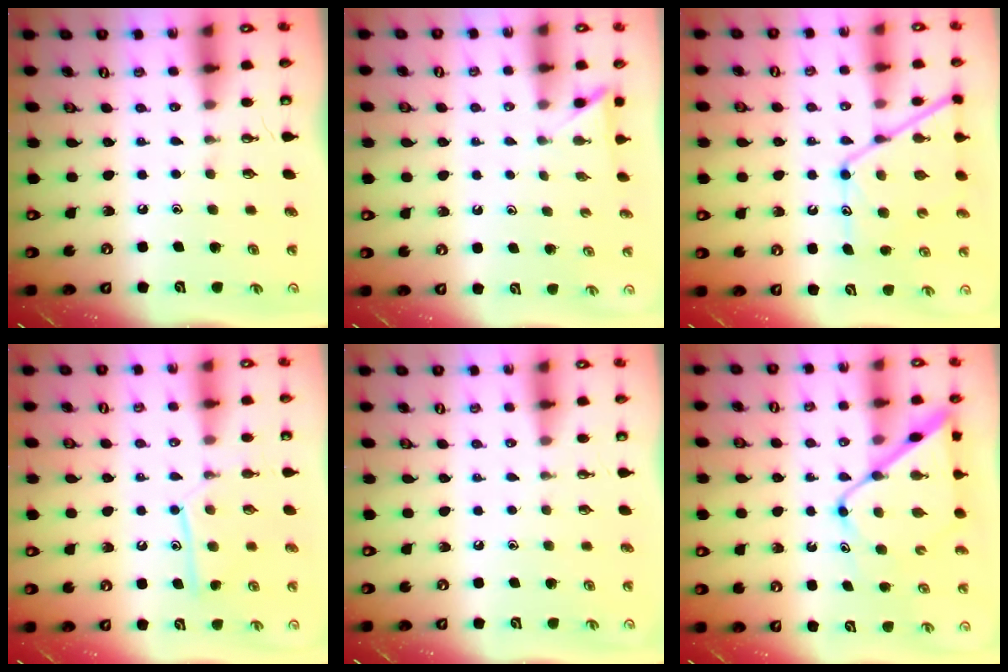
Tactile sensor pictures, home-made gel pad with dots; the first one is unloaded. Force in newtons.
{"total": 2.5, "press": 2.5, "slide": 0.3}
{"total": 14.1, "press": 14.1, "slide": 1.2}
{"total": 11.5, "press": 11.4, "slide": 0.8}
{"total": 0.0}
{"total": 12.7, "press": 12.7, "slide": 1.2}